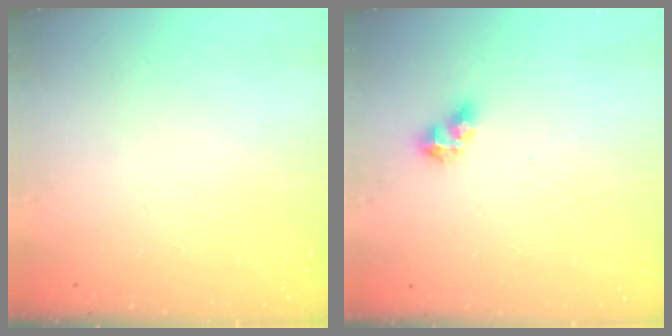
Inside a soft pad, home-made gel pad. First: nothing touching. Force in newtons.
{"total": 5.8, "press": 5.8, "slide": 0.1}